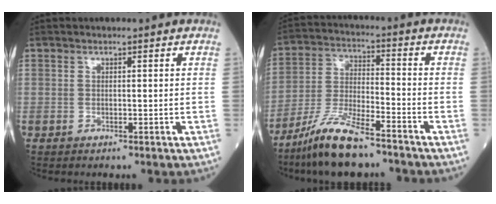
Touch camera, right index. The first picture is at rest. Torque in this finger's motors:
{"motor_torque": [0.73, -0.70, 0.20, 0.06]}